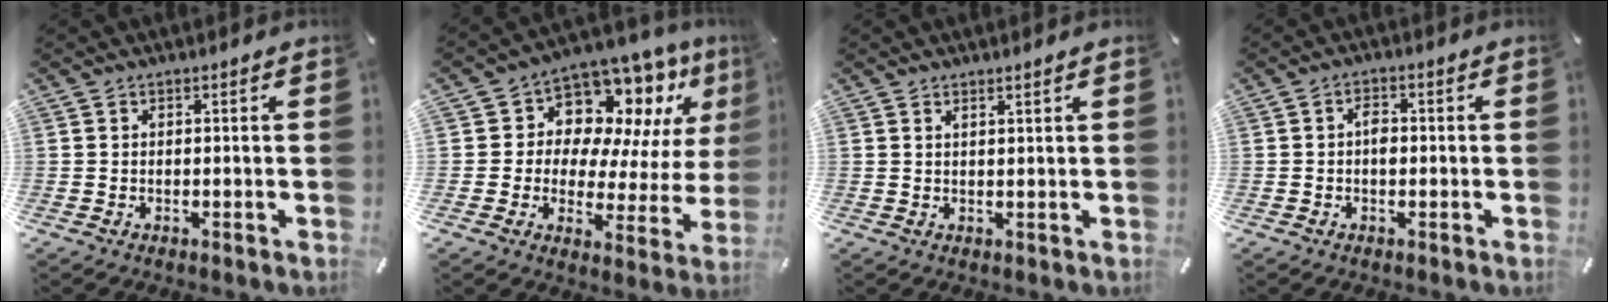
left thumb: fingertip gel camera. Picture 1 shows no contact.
{"total": 13.2, "force": [8.9, 8.3, 5.2], "torque": [-0.079, -0.090, 0.160]}
{"total": 1.2, "force": [1.1, -0.1, 0.6], "torque": [-0.011, -0.003, 0.019]}
{"total": 2.7, "force": [-0.3, 1.8, 2.1], "torque": [-0.031, 0.003, -0.009]}